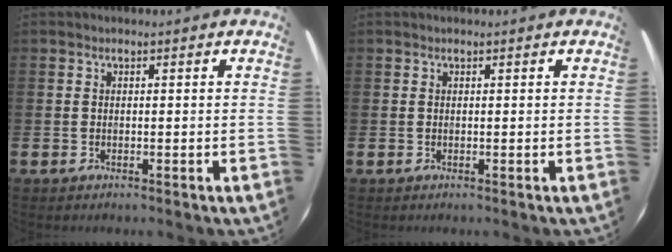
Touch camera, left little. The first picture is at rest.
{"total": 0.0}